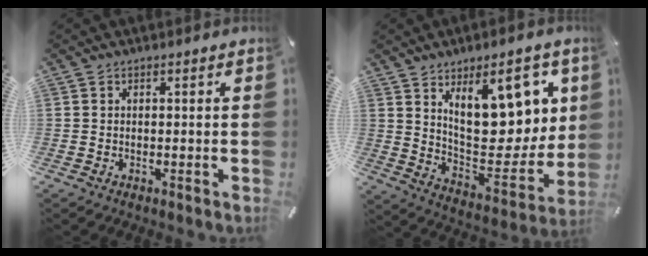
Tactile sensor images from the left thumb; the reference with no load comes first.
{"total": 19.0, "force": [9.5, 8.8, 14.0], "torque": [-0.189, -0.062, 0.159]}